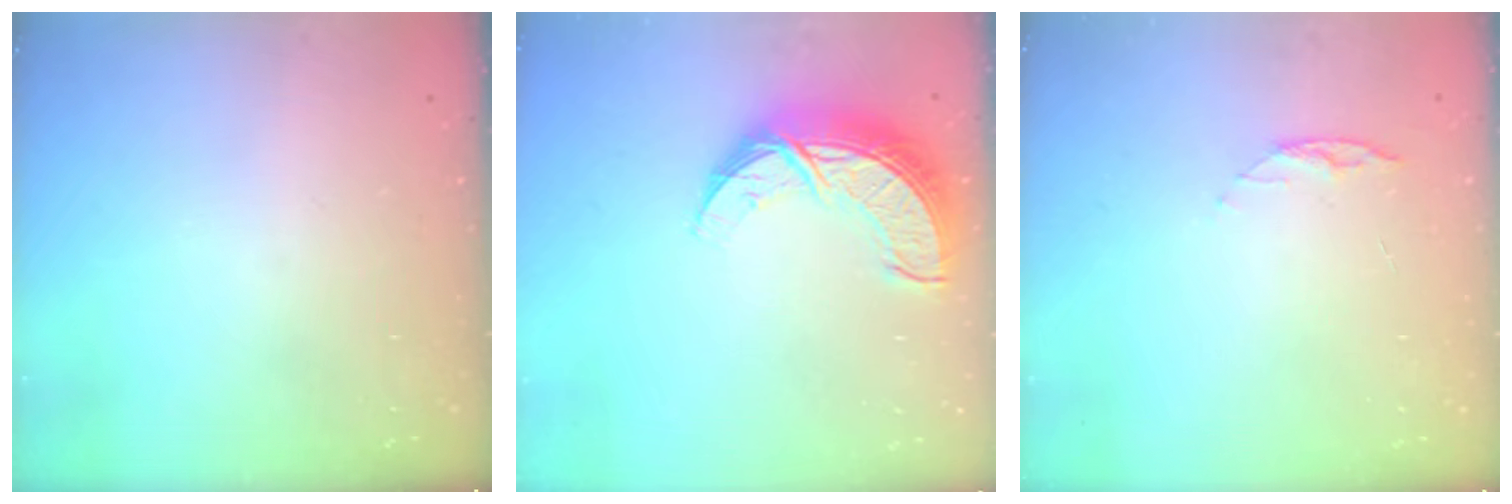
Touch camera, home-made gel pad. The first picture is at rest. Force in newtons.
{"total": 11.4, "press": 11.4, "slide": 0.8}
{"total": 4.9, "press": 4.8, "slide": 0.5}